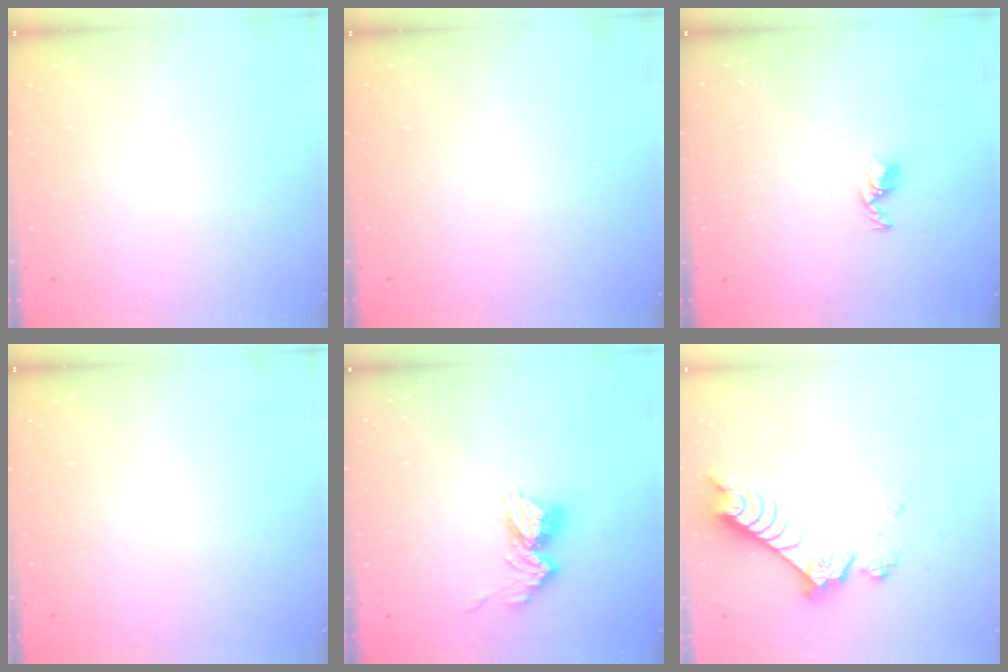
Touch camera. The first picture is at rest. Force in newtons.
{"total": 0.0}
{"total": 3.7, "press": 3.6, "slide": 0.6}
{"total": 0.0}
{"total": 11.5, "press": 11.4, "slide": 1.1}
{"total": 7.6, "press": 7.6, "slide": 0.8}